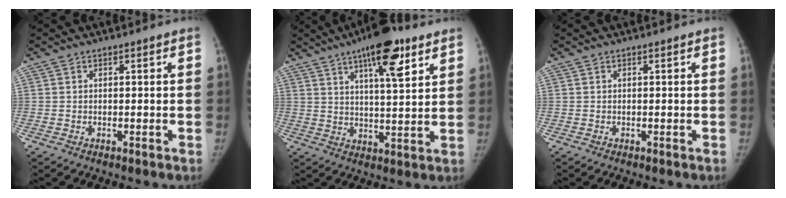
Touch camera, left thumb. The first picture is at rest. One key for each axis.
{"total": 13.3, "fx": 7.6, "fy": 3.7, "fz": 10.3, "tx": -0.139, "ty": -0.031, "tz": 0.114}
{"total": 0.0}